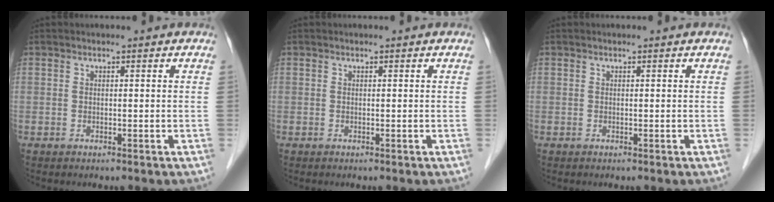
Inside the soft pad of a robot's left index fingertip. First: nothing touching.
{"total": 0.0}
{"total": 0.0}